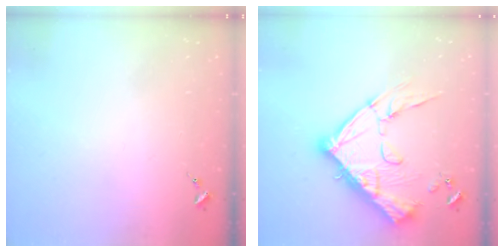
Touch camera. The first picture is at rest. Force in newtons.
{"total": 20.7, "press": 20.6, "slide": 2.2}